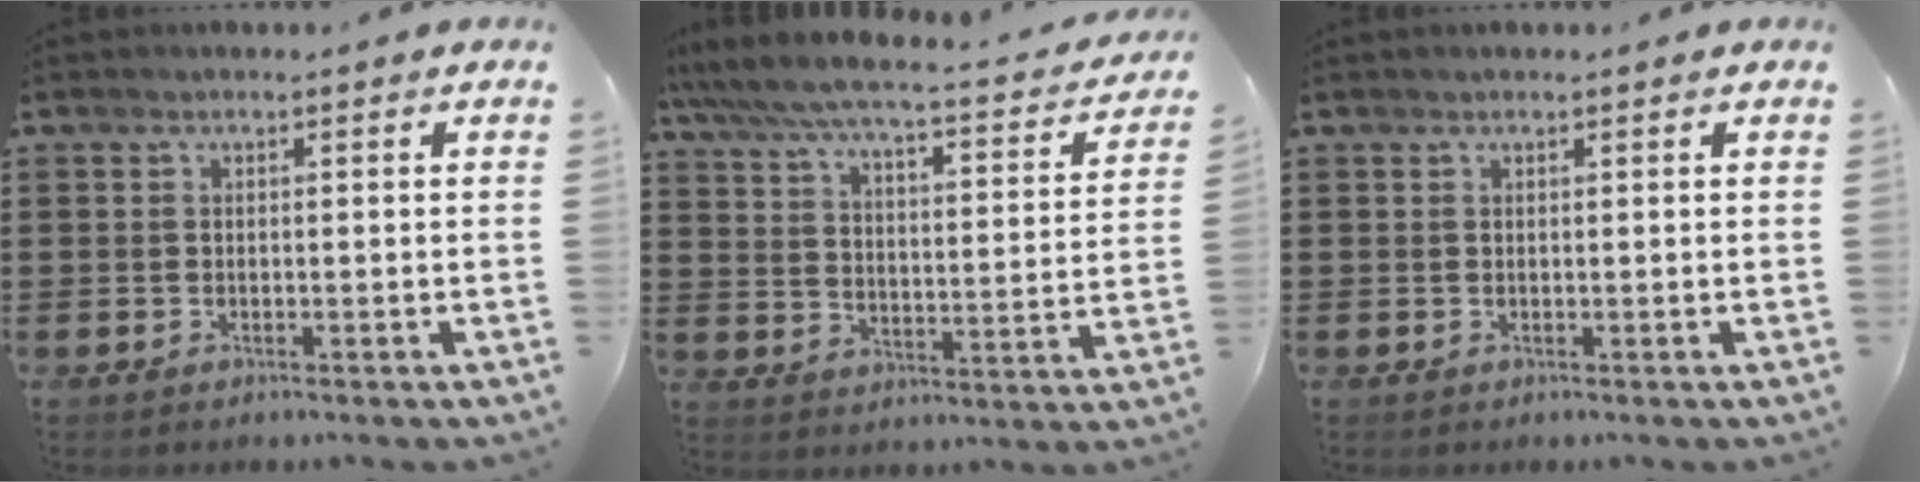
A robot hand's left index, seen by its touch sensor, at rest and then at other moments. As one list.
[{"total": 4.9, "force": [4.3, 0.2, 2.3], "torque": [-0.067, -0.037, 0.064]}, {"total": 0.0}]